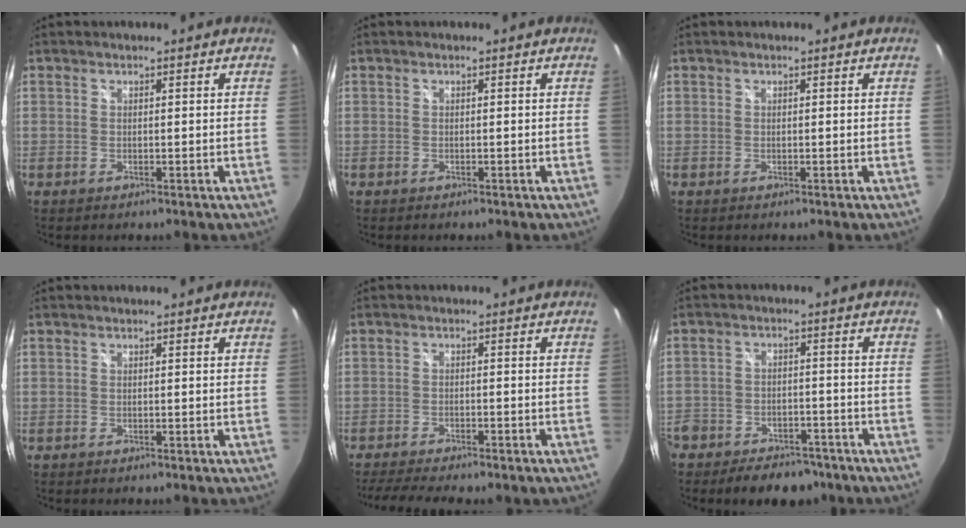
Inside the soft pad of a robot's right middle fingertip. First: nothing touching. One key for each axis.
{"total": 0.0}
{"total": 0.0}
{"total": 0.0}
{"total": 9.8, "fx": -8.2, "fy": 1.8, "fz": 4.9, "tx": -0.111, "ty": -0.025, "tz": -0.125}
{"total": 13.8, "fx": -9.8, "fy": 8.3, "fz": 5.1, "tx": -0.141, "ty": 0.007, "tz": -0.135}